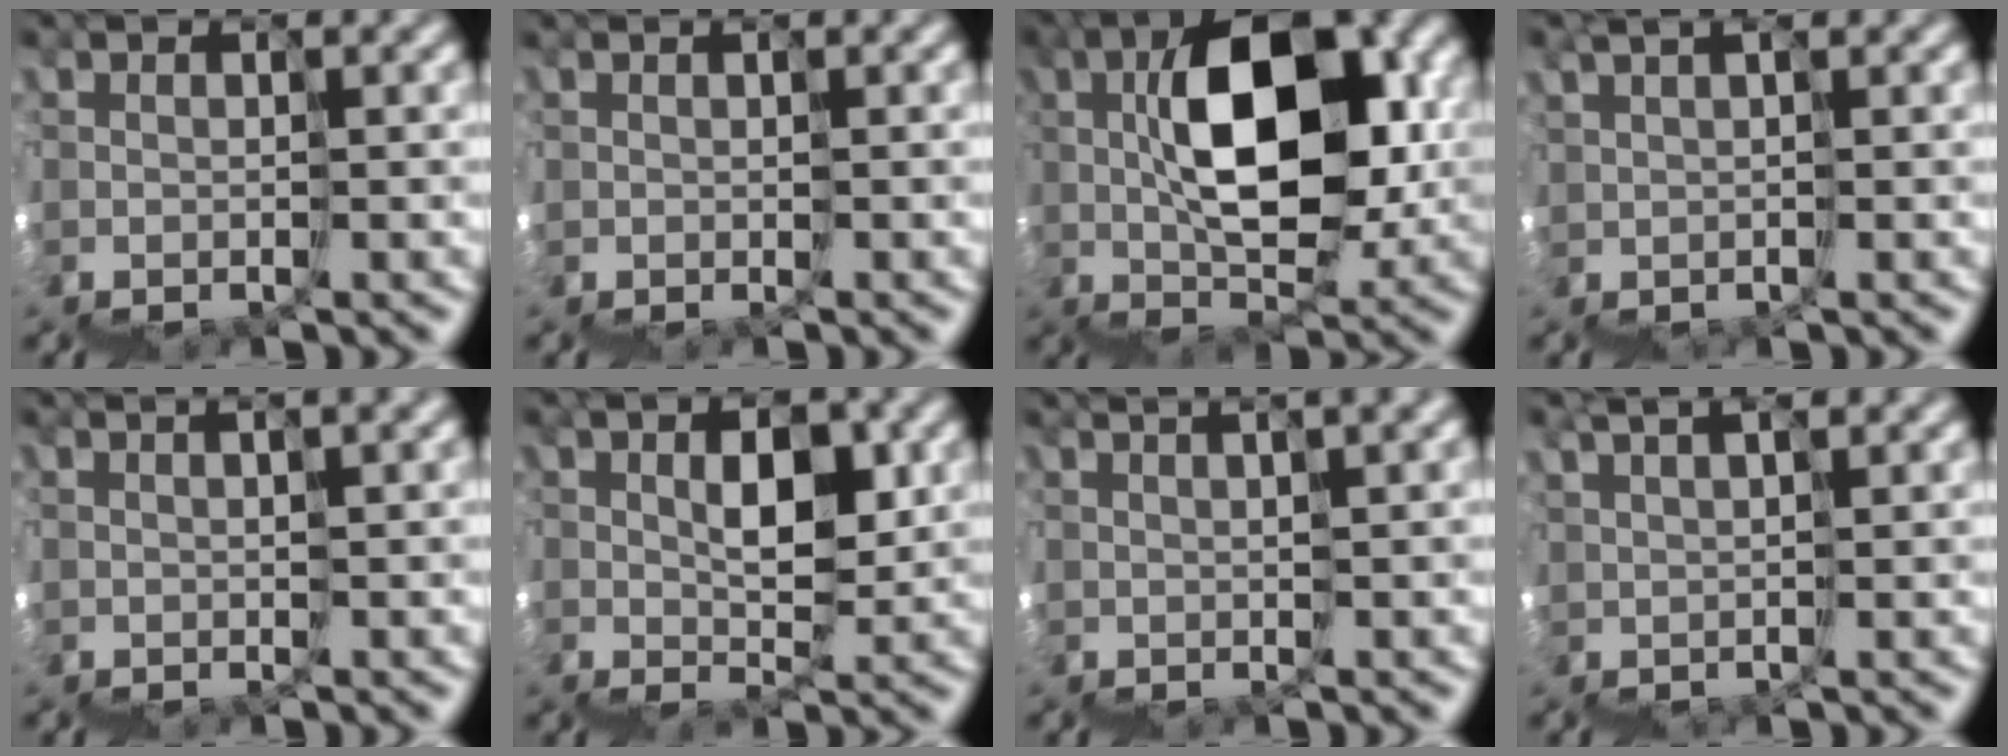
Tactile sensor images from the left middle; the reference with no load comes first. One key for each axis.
{"total": 0.6, "fx": 0.5, "fy": 0.3, "fz": 0.0, "tx": 0.005, "ty": 0.006, "tz": 0.009}
{"total": 7.1, "fx": 2.8, "fy": 3.4, "fz": 5.6, "tx": -0.071, "ty": 0.048, "tz": 0.031}
{"total": 2.5, "fx": 2.2, "fy": -0.7, "fz": -0.9, "tx": 0.010, "ty": 0.024, "tz": 0.037}
{"total": 3.3, "fx": 2.5, "fy": 0.7, "fz": 2.1, "tx": -0.004, "ty": 0.031, "tz": 0.048}
{"total": 3.0, "fx": 2.5, "fy": 1.0, "fz": 1.1, "tx": -0.007, "ty": 0.037, "tz": 0.036}
{"total": 6.8, "fx": 4.5, "fy": 1.7, "fz": 4.8, "tx": -0.046, "ty": 0.054, "tz": 0.081}
{"total": 3.9, "fx": 3.6, "fy": -1.0, "fz": -1.3, "tx": 0.016, "ty": 0.030, "tz": 0.062}